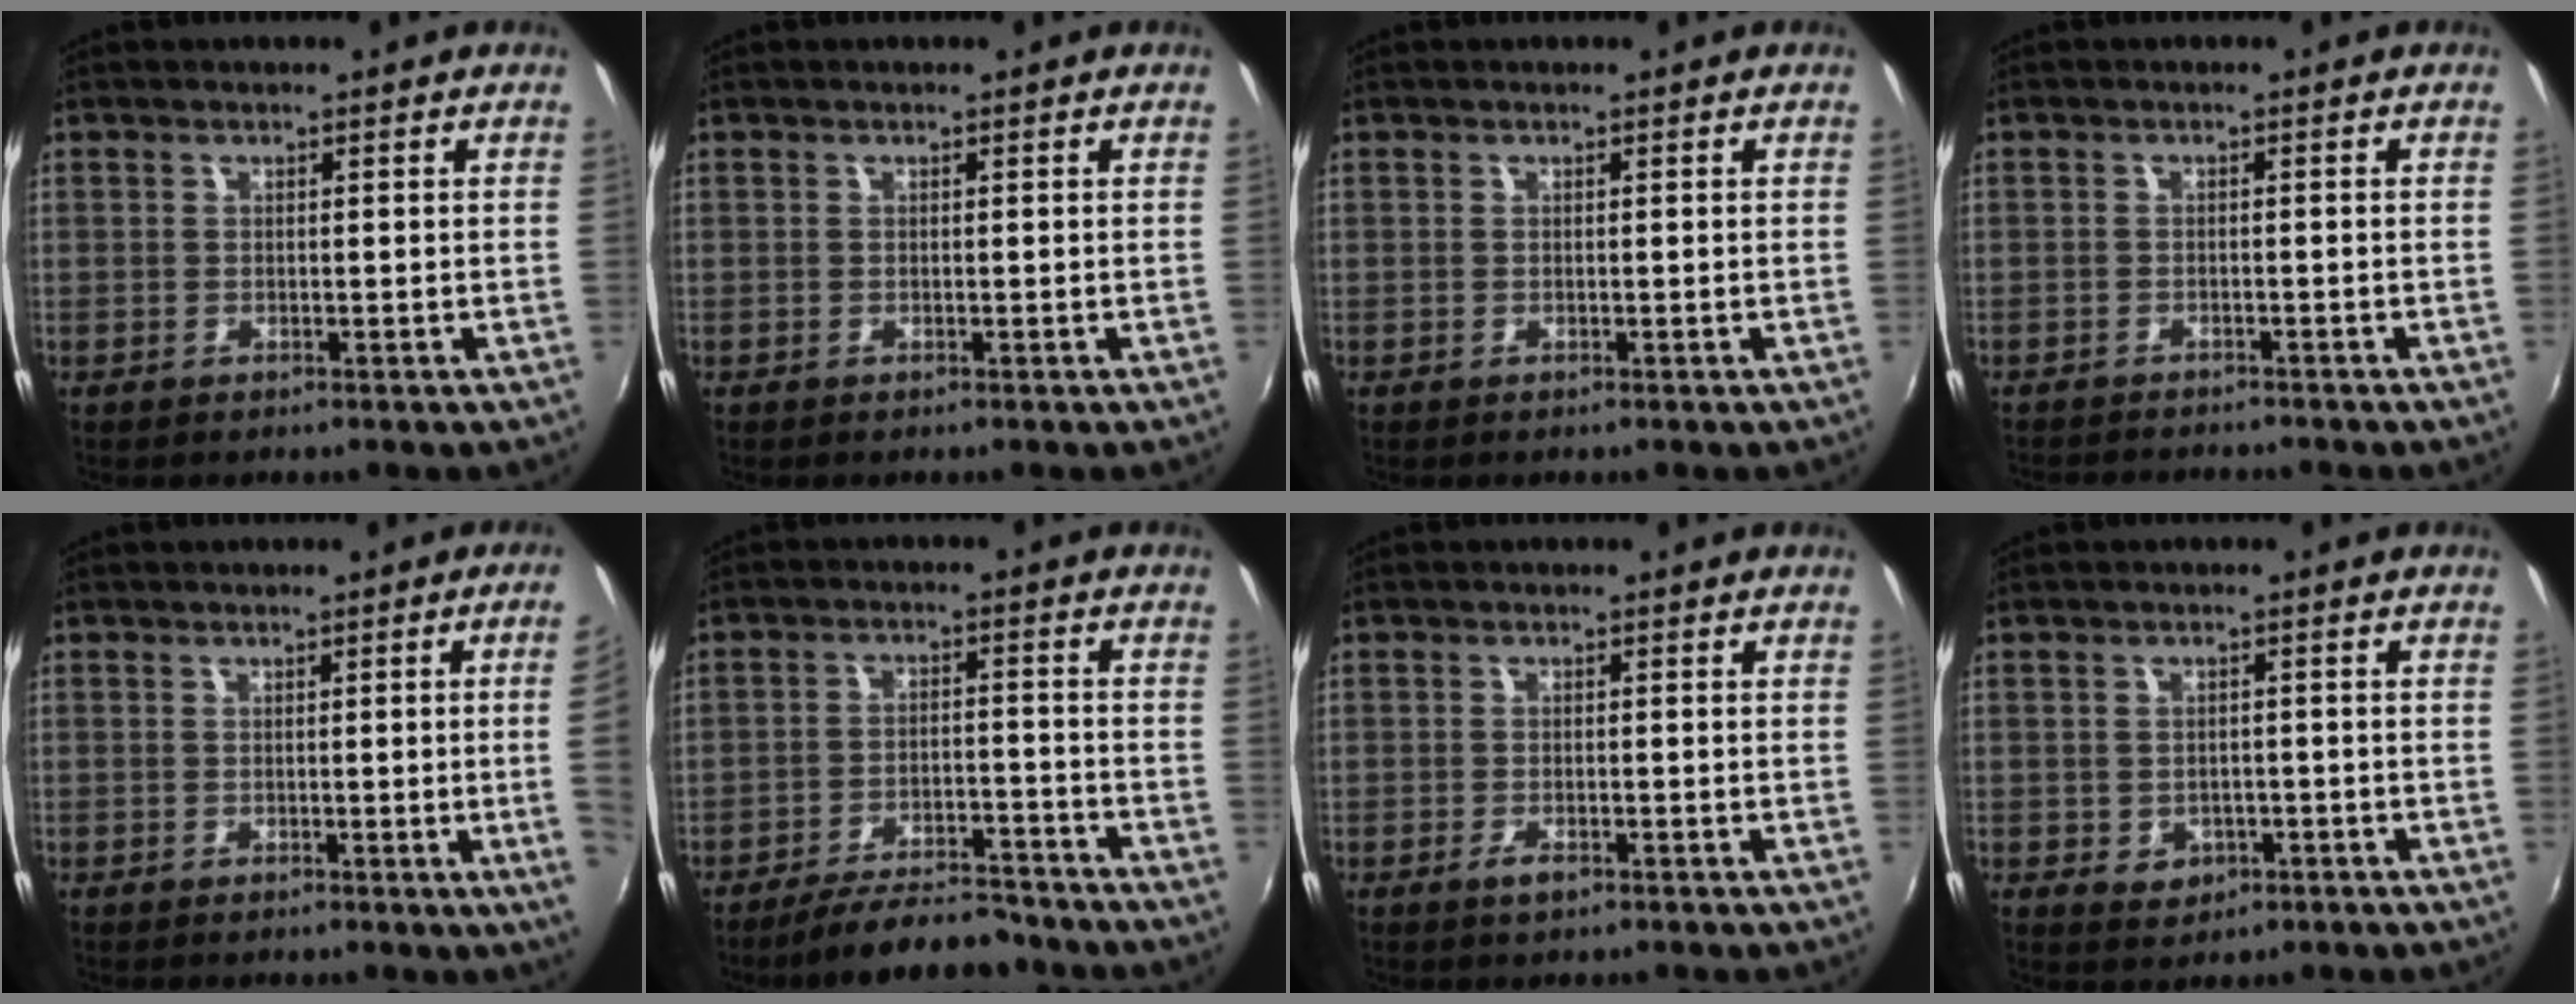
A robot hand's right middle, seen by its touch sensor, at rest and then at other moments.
{"total": 0.0}
{"total": 0.0}
{"total": 5.1, "force": [-4.8, 0.6, 1.6], "torque": [-0.044, -0.014, -0.073]}
{"total": 5.9, "force": [0.0, -2.0, 5.5], "torque": [-0.077, -0.009, 0.002]}
{"total": 11.8, "force": [-10.5, 2.7, 4.7], "torque": [-0.102, 0.005, -0.152]}
{"total": 1.9, "force": [-1.3, 0.7, 1.2], "torque": [-0.027, -0.002, -0.024]}
{"total": 4.3, "force": [-1.6, 3.5, 1.8], "torque": [-0.042, 0.002, -0.012]}